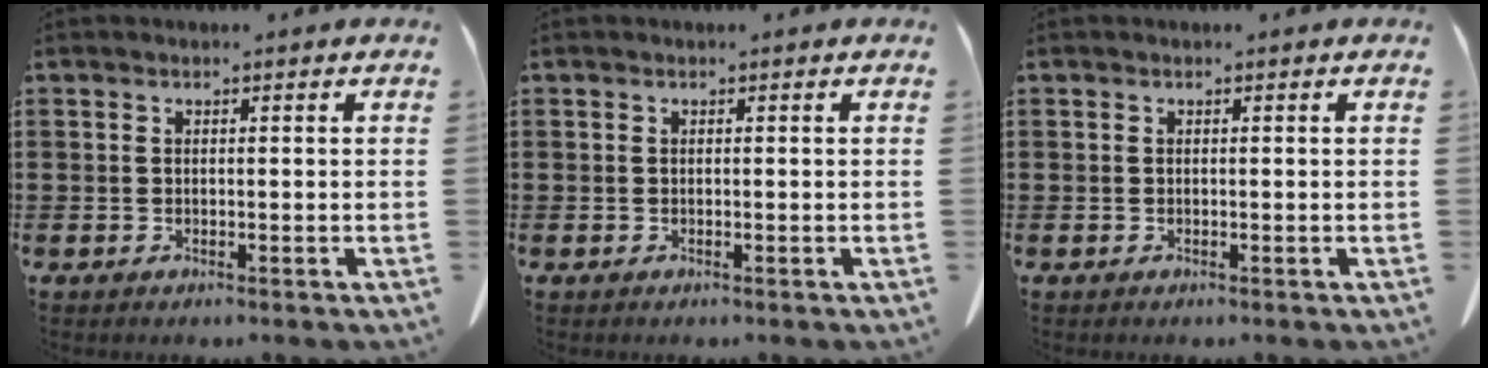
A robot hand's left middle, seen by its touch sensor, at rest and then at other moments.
{"total": 0.0}
{"total": 0.0}